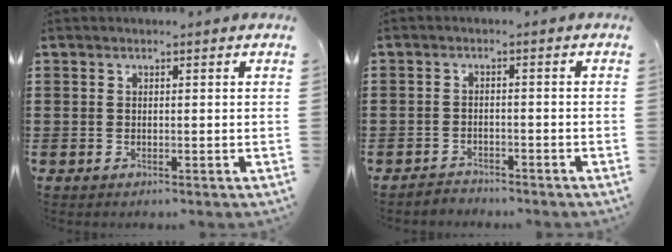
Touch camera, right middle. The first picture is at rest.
{"total": 2.7, "force": [-2.6, 0.6, -0.3], "torque": [-0.002, 0.002, -0.058]}